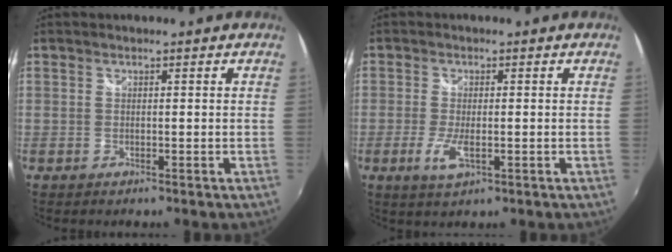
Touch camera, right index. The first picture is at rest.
{"total": 4.4, "force": [-1.5, 1.4, 3.9], "torque": [-0.085, -0.010, -0.027]}